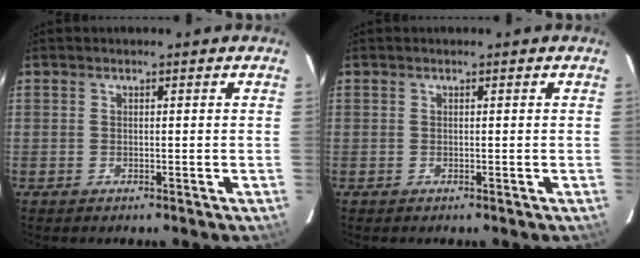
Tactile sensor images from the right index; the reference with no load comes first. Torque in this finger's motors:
{"motor_torque": [0.06, 0.08, 0.03, 0.00]}